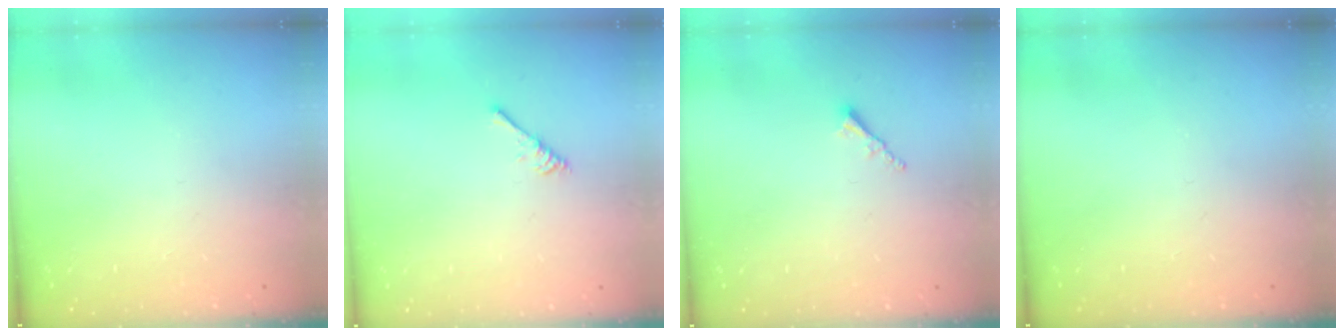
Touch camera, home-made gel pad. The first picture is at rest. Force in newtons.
{"total": 2.9, "press": 2.9, "slide": 0.5}
{"total": 1.7, "press": 1.7, "slide": 0.3}
{"total": 0.0}